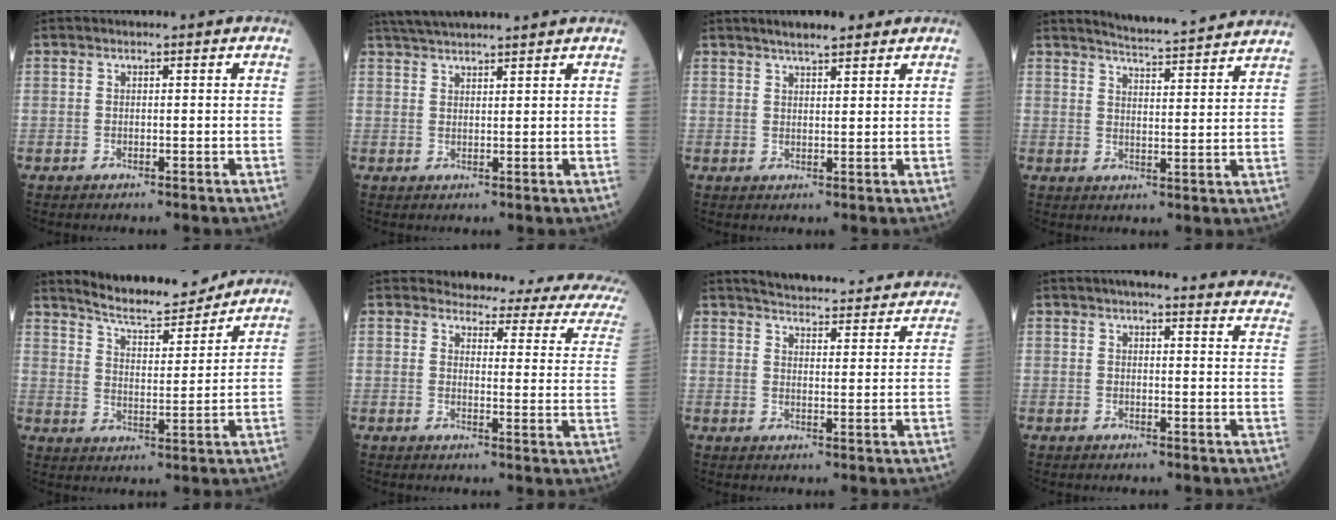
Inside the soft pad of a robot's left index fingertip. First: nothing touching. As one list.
[{"total": 8.1, "force": [7.3, -0.3, 3.5], "torque": [-0.061, 0.037, 0.118]}, {"total": 4.8, "force": [3.8, 0.9, 2.8], "torque": [-0.045, 0.017, 0.061]}, {"total": 14.1, "force": [13.3, -0.5, 4.5], "torque": [-0.075, -0.009, 0.169]}, {"total": 10.3, "force": [9.8, 1.1, 3.0], "torque": [-0.057, 0.000, 0.160]}, {"total": 15.6, "force": [14.2, 2.9, 5.8], "torque": [-0.045, -0.060, 0.130]}, {"total": 23.2, "force": [22.0, 3.0, 6.6], "torque": [-0.089, -0.025, 0.265]}, {"total": 20.6, "force": [19.5, 1.6, 6.5], "torque": [-0.067, -0.057, 0.203]}]